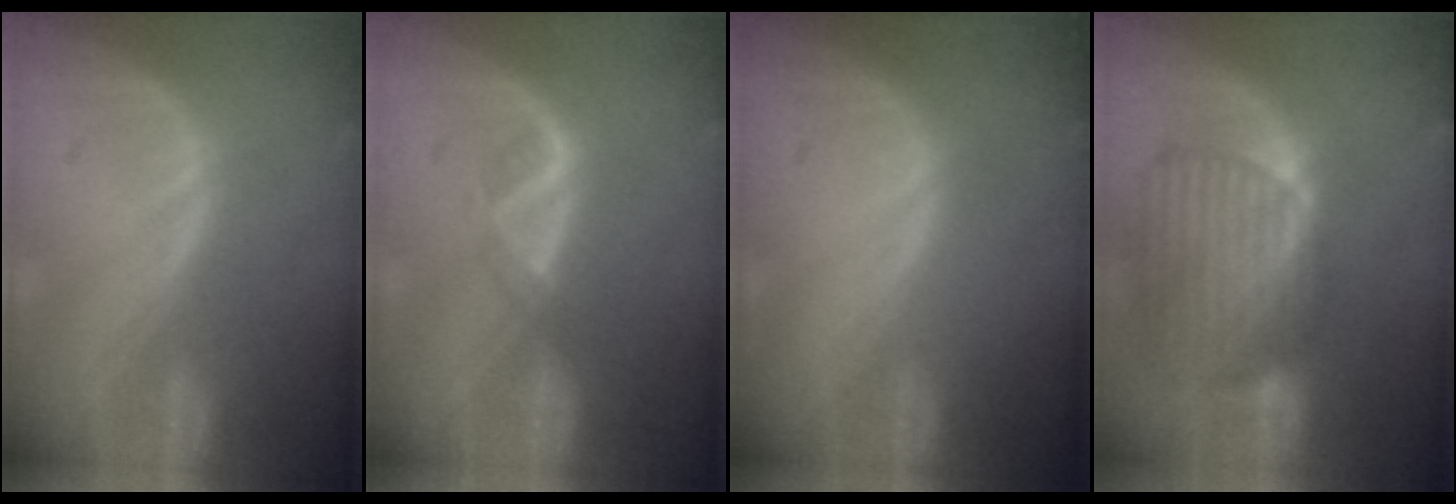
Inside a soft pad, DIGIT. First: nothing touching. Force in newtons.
{"total": 1.9, "press": 1.8, "slide": 0.7}
{"total": 0.0}
{"total": 10.4, "press": 8.9, "slide": 5.5}